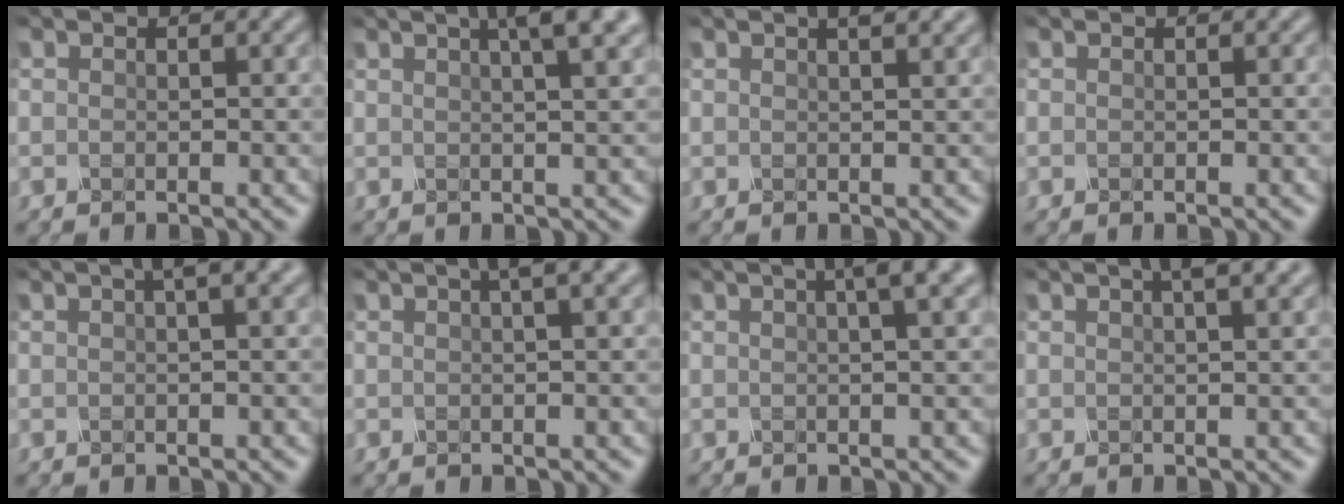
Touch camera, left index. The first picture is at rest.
{"total": 6.2, "force": [3.5, 1.9, 4.8], "torque": [-0.039, 0.031, 0.018]}
{"total": 3.2, "force": [1.9, 1.2, 2.3], "torque": [-0.013, 0.010, 0.010]}
{"total": 0.0}
{"total": 3.2, "force": [1.7, 0.5, 2.6], "torque": [-0.033, 0.011, 0.022]}
{"total": 3.4, "force": [1.9, 0.6, 2.8], "torque": [-0.033, 0.011, 0.022]}
{"total": 4.8, "force": [2.5, 1.2, 3.9], "torque": [-0.035, 0.019, 0.016]}
{"total": 4.7, "force": [2.8, 1.4, 3.5], "torque": [-0.030, 0.019, 0.016]}